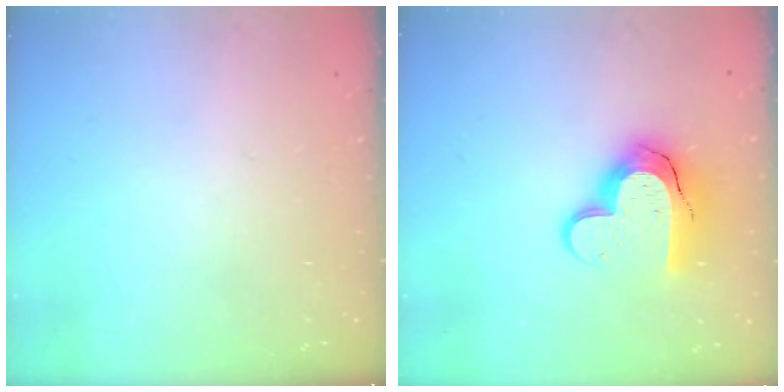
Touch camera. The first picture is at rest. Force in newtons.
{"total": 14.2, "press": 14.1, "slide": 1.0}